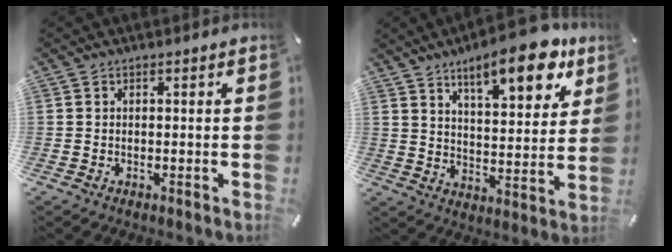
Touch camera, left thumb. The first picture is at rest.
{"total": 15.3, "force": [10.5, 5.2, 9.9], "torque": [-0.140, -0.060, 0.171]}